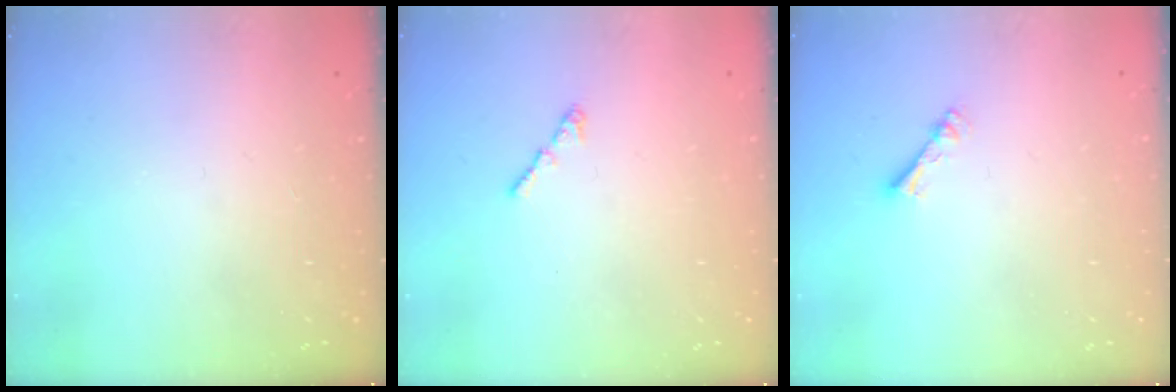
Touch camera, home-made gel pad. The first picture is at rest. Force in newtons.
{"total": 1.2, "press": 1.1, "slide": 0.5}
{"total": 2.4, "press": 2.4, "slide": 0.4}